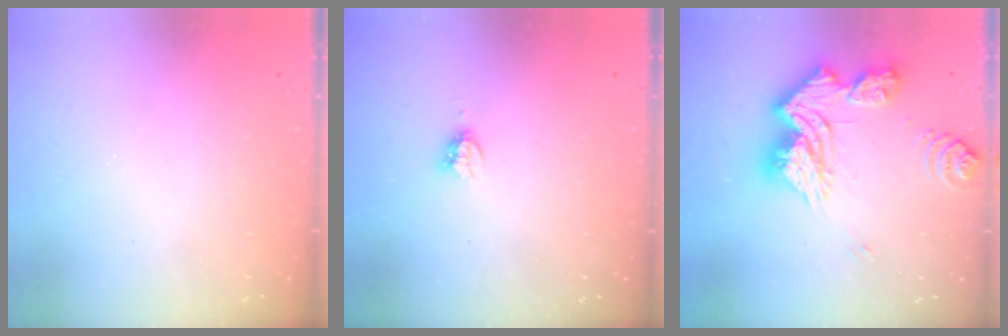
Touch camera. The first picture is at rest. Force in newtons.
{"total": 4.0, "press": 4.0, "slide": 0.4}
{"total": 18.7, "press": 18.6, "slide": 1.9}